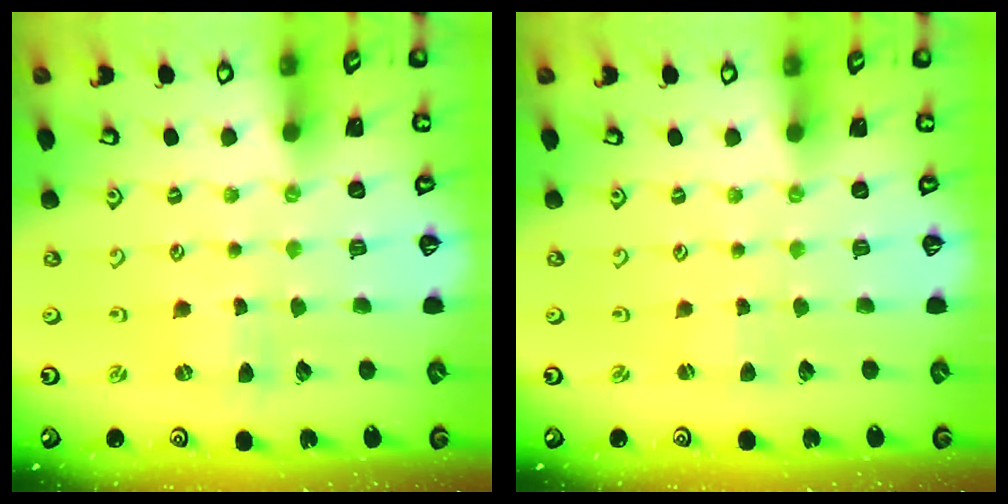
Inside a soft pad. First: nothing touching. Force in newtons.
{"total": 0.0}